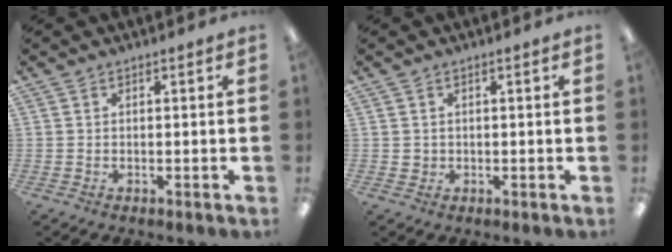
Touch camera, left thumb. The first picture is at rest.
{"total": 1.0, "force": [0.4, 0.9, 0.3], "torque": [-0.007, 0.004, 0.006]}